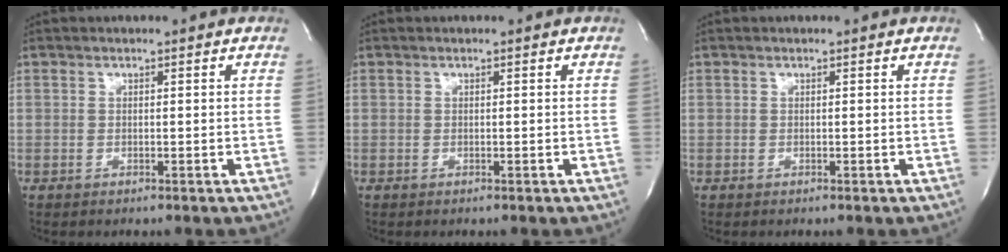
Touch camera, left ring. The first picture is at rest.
{"total": 0.0}
{"total": 0.0}